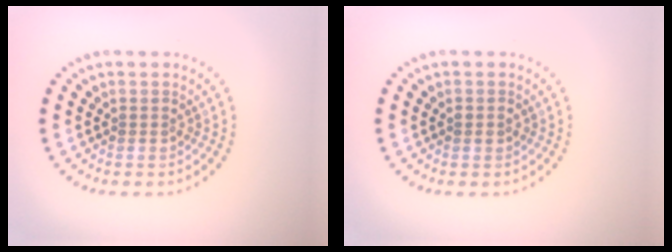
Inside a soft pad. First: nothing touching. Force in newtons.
{"total": 1.0, "press": 1.0, "slide": 0.3}